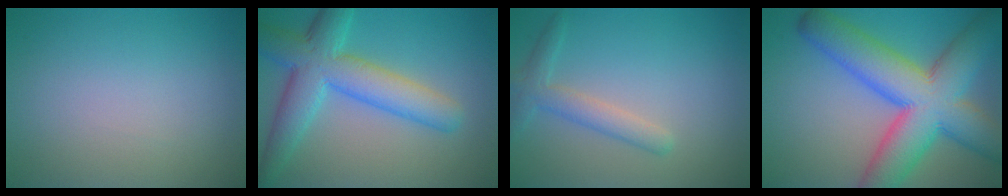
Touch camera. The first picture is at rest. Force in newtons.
{"total": 7.5, "press": 7.5, "slide": 0.1}
{"total": 2.6, "press": 2.6, "slide": 0.1}
{"total": 12.1, "press": 12.1, "slide": 0.4}